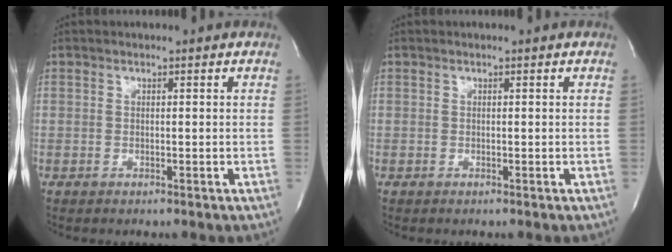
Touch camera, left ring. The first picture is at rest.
{"total": 0.0}